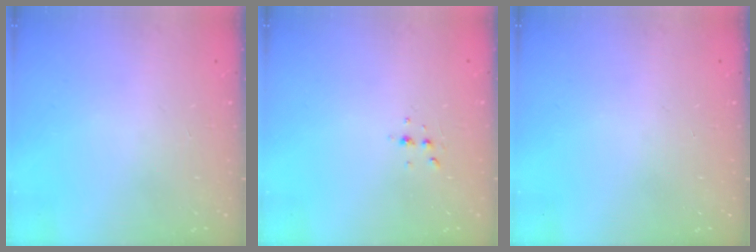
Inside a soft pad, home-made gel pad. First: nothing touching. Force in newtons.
{"total": 3.1, "press": 3.0, "slide": 0.9}
{"total": 0.0}